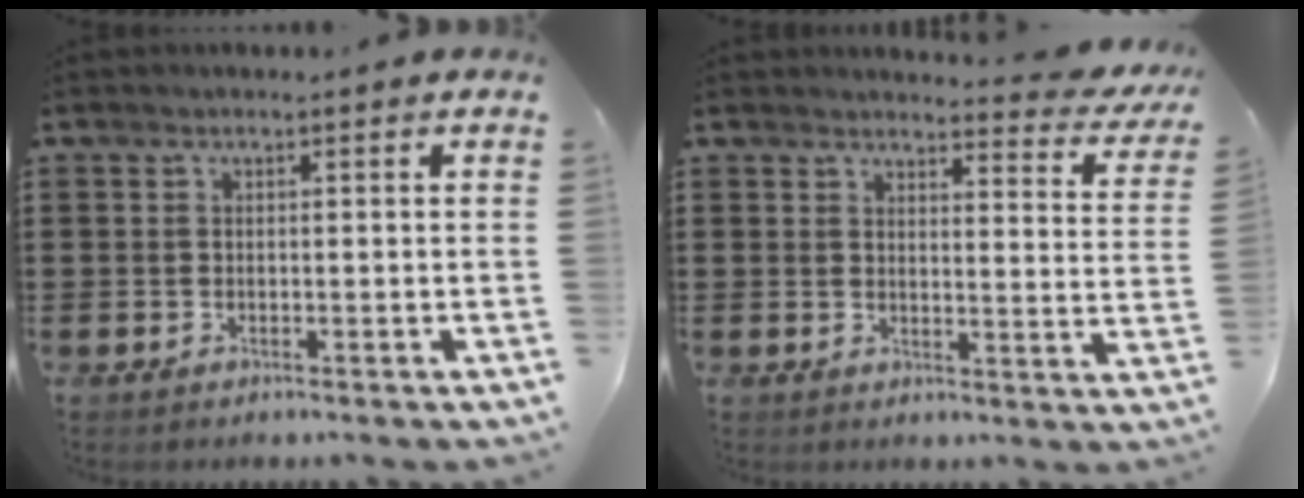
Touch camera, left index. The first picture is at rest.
{"total": 3.7, "force": [3.5, 0.3, 1.1], "torque": [-0.021, -0.024, 0.059]}